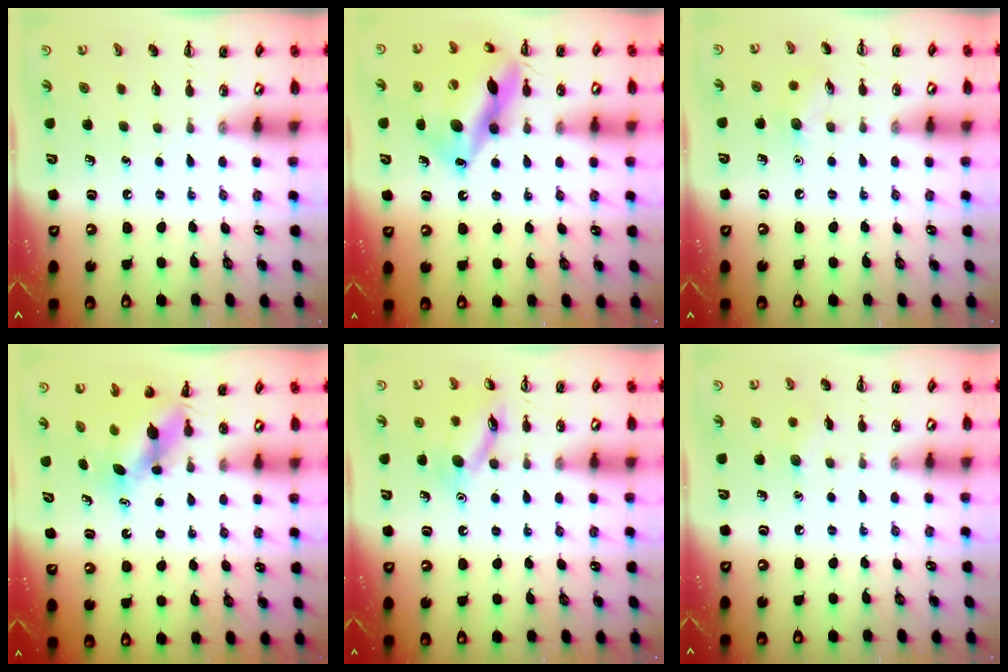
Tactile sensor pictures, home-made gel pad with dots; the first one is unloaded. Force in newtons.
{"total": 16.5, "press": 16.3, "slide": 2.4}
{"total": 6.0, "press": 5.9, "slide": 1.5}
{"total": 5.2, "press": 5.1, "slide": 0.7}
{"total": 11.9, "press": 11.9, "slide": 0.6}
{"total": 5.1, "press": 5.0, "slide": 0.9}